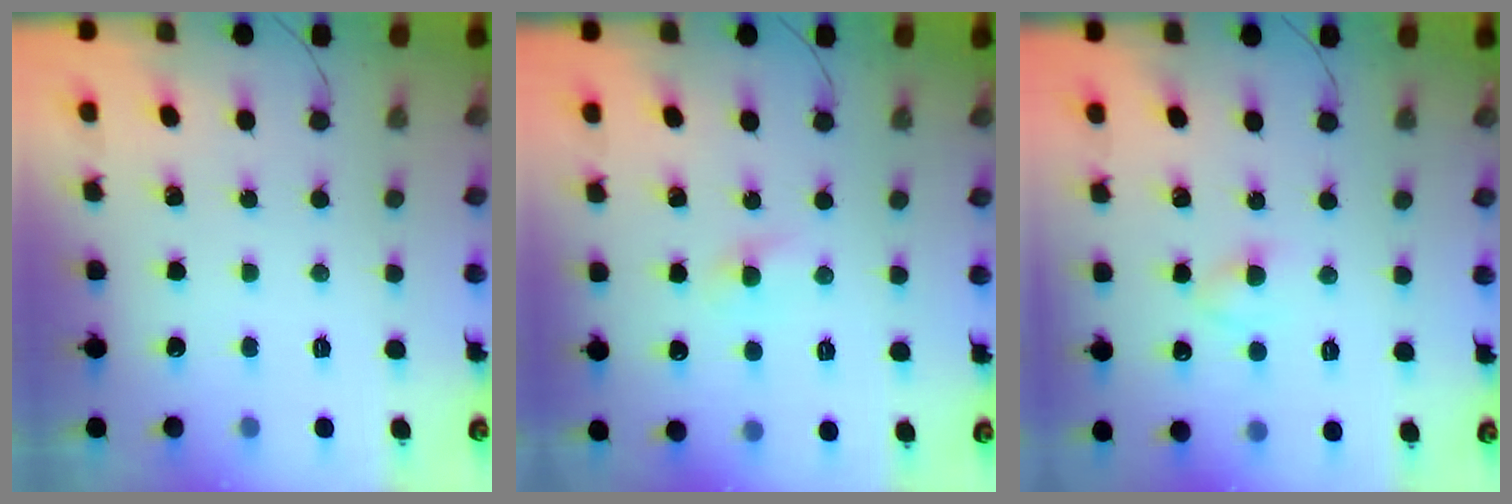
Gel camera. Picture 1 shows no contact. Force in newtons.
{"total": 1.4, "press": 1.1, "slide": 0.8}
{"total": 2.5, "press": 2.3, "slide": 1.0}